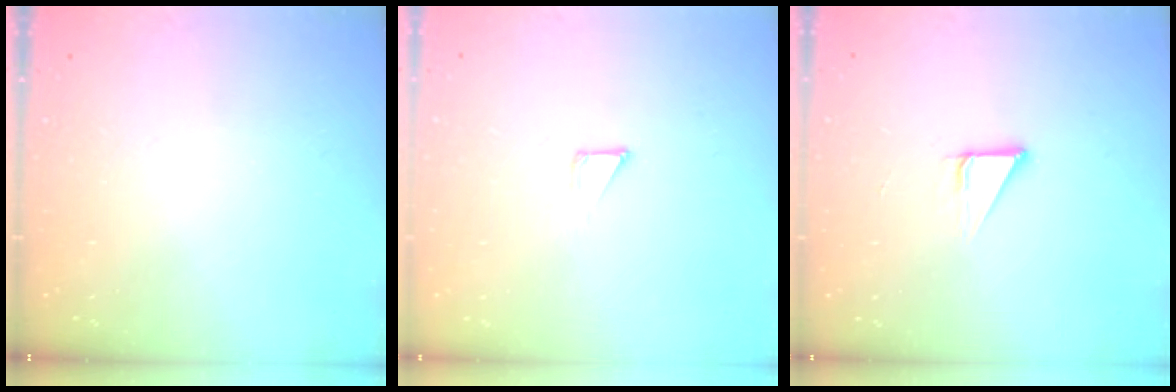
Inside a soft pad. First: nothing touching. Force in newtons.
{"total": 1.2, "press": 1.2, "slide": 0.0}
{"total": 2.8, "press": 2.8, "slide": 0.2}